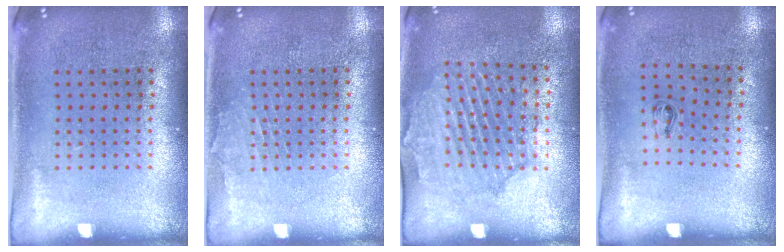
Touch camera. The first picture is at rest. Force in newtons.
{"total": 0.7, "press": 0.7, "slide": 0.1}
{"total": 1.6, "press": 1.6, "slide": 0.2}
{"total": 0.5, "press": 0.3, "slide": 0.5}